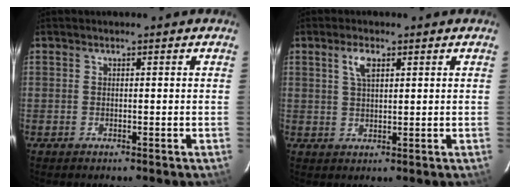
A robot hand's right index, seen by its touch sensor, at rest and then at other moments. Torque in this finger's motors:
{"motor_torque": [0.05, -0.02, 0.21, 0.06]}